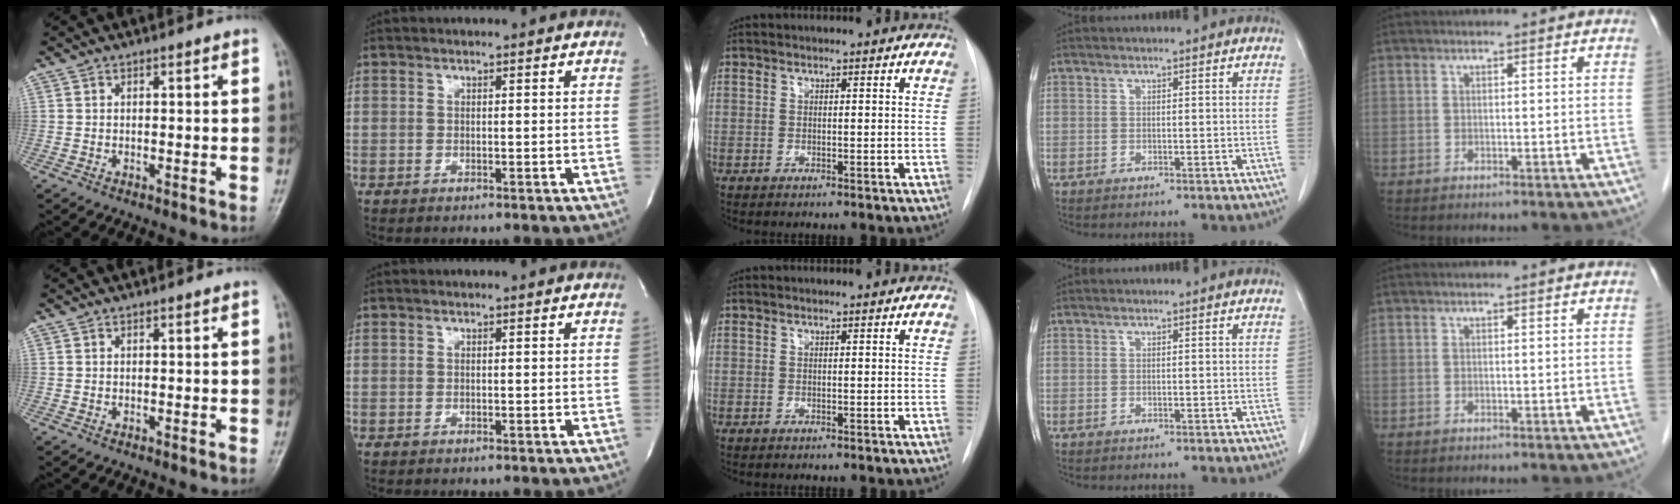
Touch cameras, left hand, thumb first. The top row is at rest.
{}